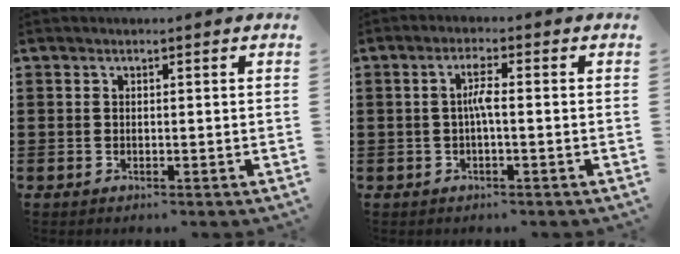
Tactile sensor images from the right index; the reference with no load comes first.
{"total": 3.3, "force": [-0.4, 0.4, 3.3], "torque": [-0.061, 0.002, -0.010]}